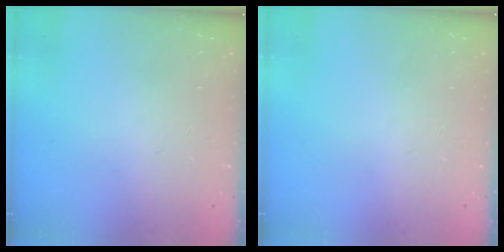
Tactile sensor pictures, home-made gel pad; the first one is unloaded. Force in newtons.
{"total": 0.0}